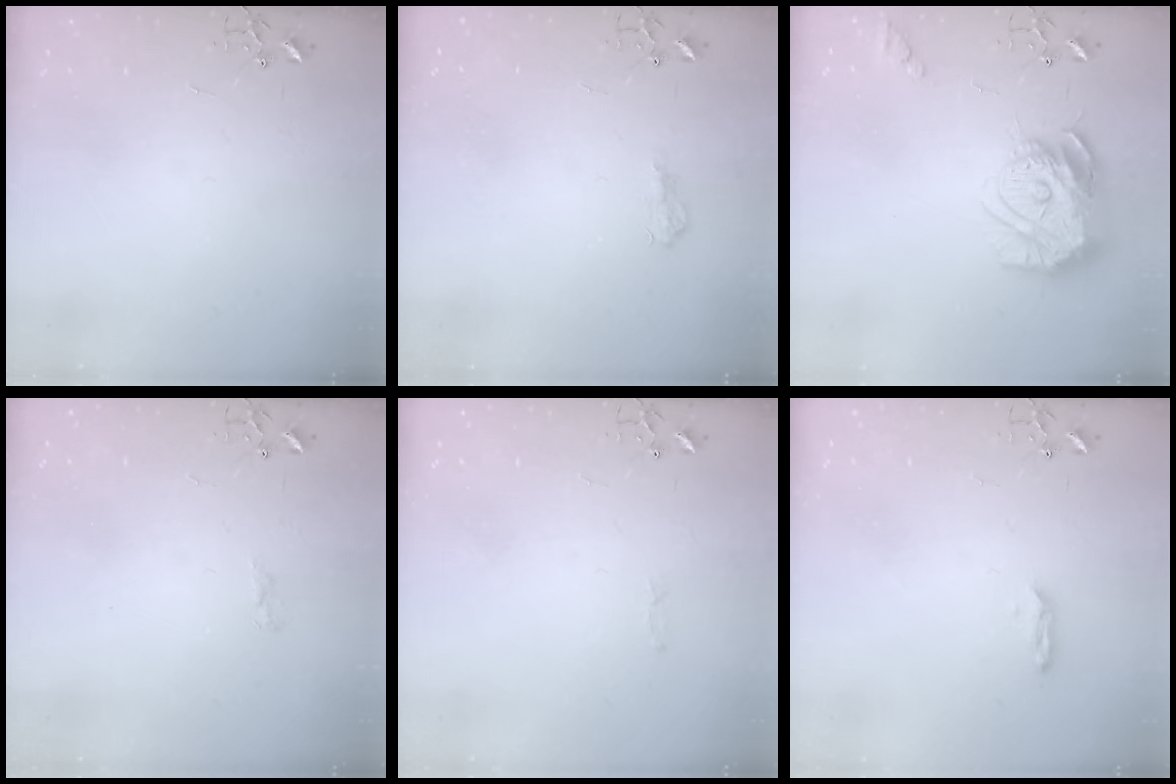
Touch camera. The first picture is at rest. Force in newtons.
{"total": 7.9, "press": 7.8, "slide": 0.8}
{"total": 16.7, "press": 16.7, "slide": 1.6}
{"total": 5.6, "press": 5.6, "slide": 0.6}
{"total": 2.8, "press": 2.8, "slide": 0.4}
{"total": 4.1, "press": 4.0, "slide": 0.6}